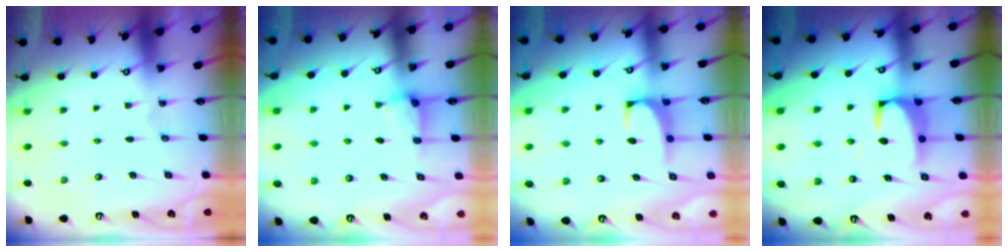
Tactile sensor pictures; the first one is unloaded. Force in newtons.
{"total": 3.7, "press": 3.7, "slide": 0.4}
{"total": 0.8, "press": 0.4, "slide": 0.7}
{"total": 2.4, "press": 2.3, "slide": 0.9}